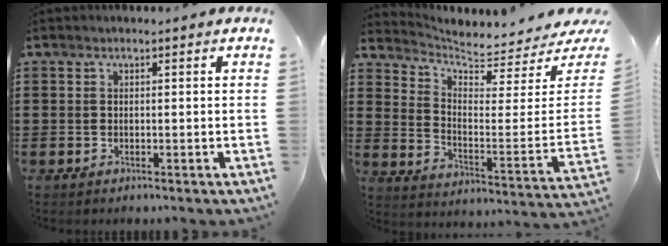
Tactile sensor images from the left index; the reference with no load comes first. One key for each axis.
{"total": 5.1, "fx": 5.0, "fy": 0.4, "fz": 1.0, "tx": -0.044, "ty": -0.053, "tz": 0.080}